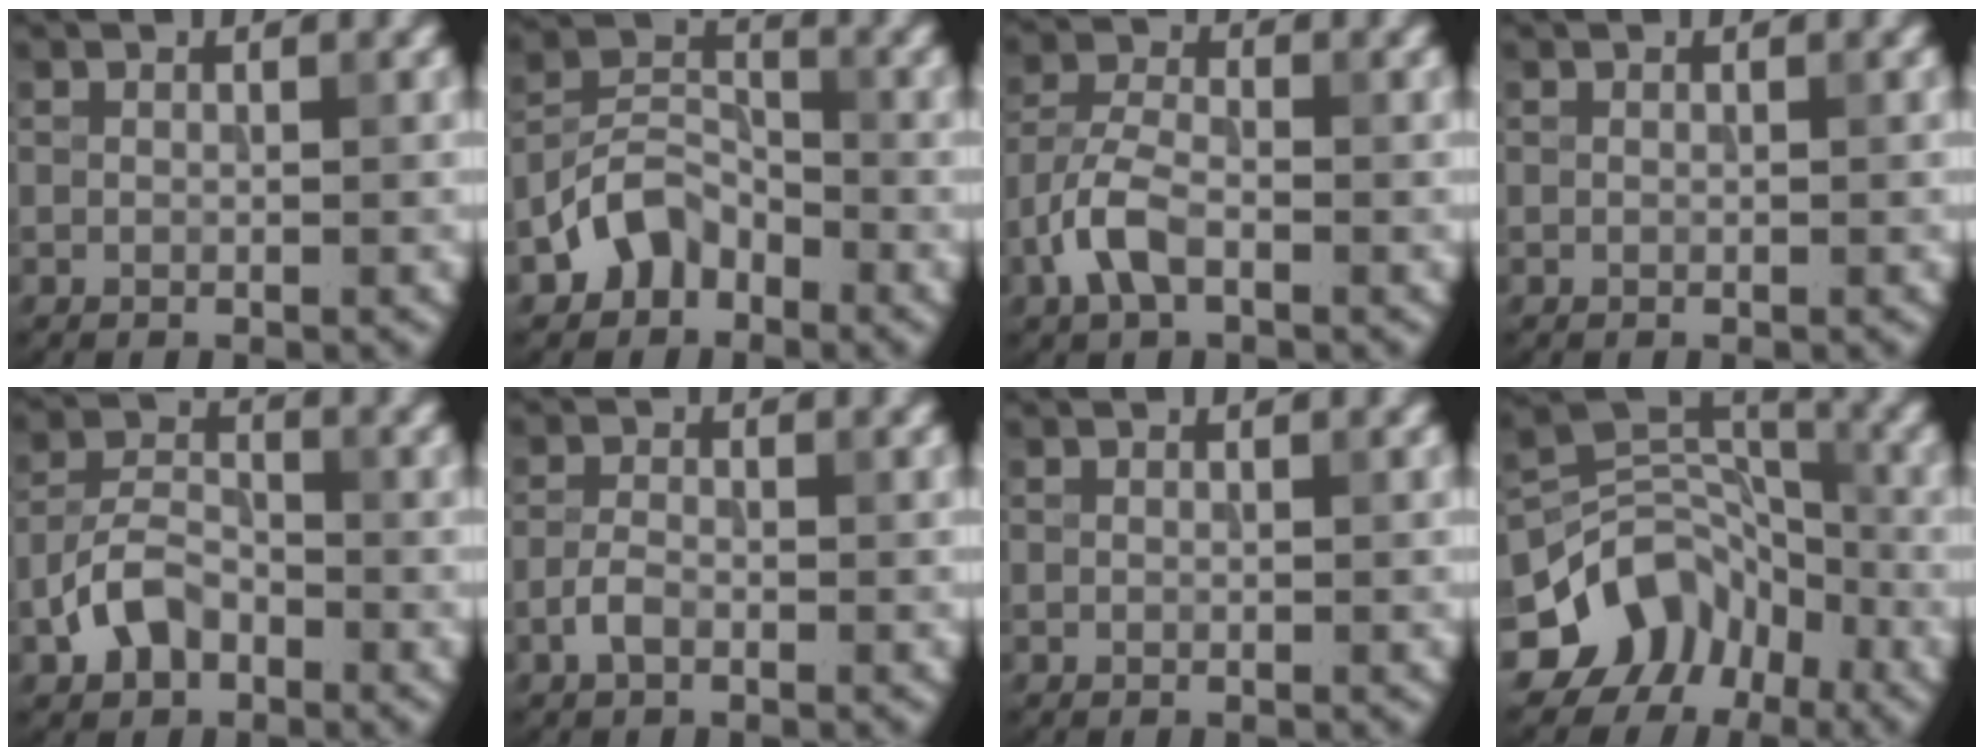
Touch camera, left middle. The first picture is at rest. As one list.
[{"total": 4.3, "force": [-2.6, 2.9, 1.7], "torque": [-0.028, 0.009, -0.060]}, {"total": 3.8, "force": [-1.9, 1.8, 2.7], "torque": [-0.057, 0.005, -0.047]}, {"total": 0.0}, {"total": 4.1, "force": [-2.1, 2.6, 2.4], "torque": [-0.046, 0.008, -0.047]}, {"total": 1.6, "force": [-0.9, 0.8, 1.1], "torque": [-0.023, 0.003, -0.022]}, {"total": 0.0}, {"total": 9.8, "force": [-5.8, 7.3, 3.0], "torque": [-0.047, 0.025, -0.110]}]